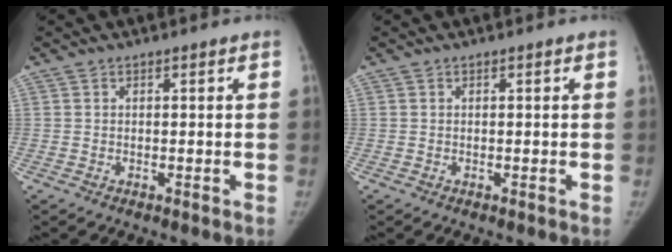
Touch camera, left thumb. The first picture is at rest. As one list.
[{"total": 0.0}]